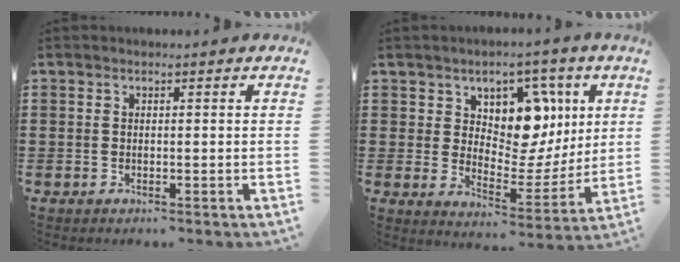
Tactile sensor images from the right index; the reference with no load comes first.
{"total": 9.3, "force": [4.8, 6.7, 4.3], "torque": [-0.085, -0.030, 0.083]}